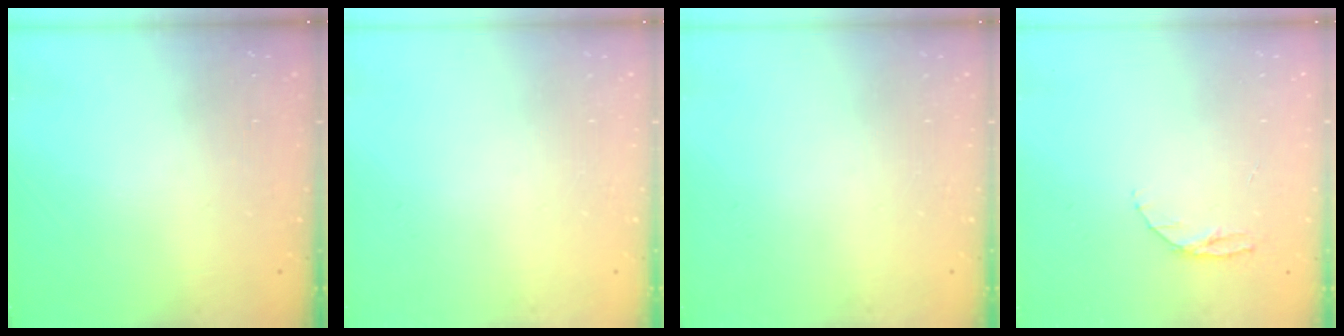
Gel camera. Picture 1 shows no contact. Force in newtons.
{"total": 0.0}
{"total": 0.0}
{"total": 4.9, "press": 4.8, "slide": 0.5}